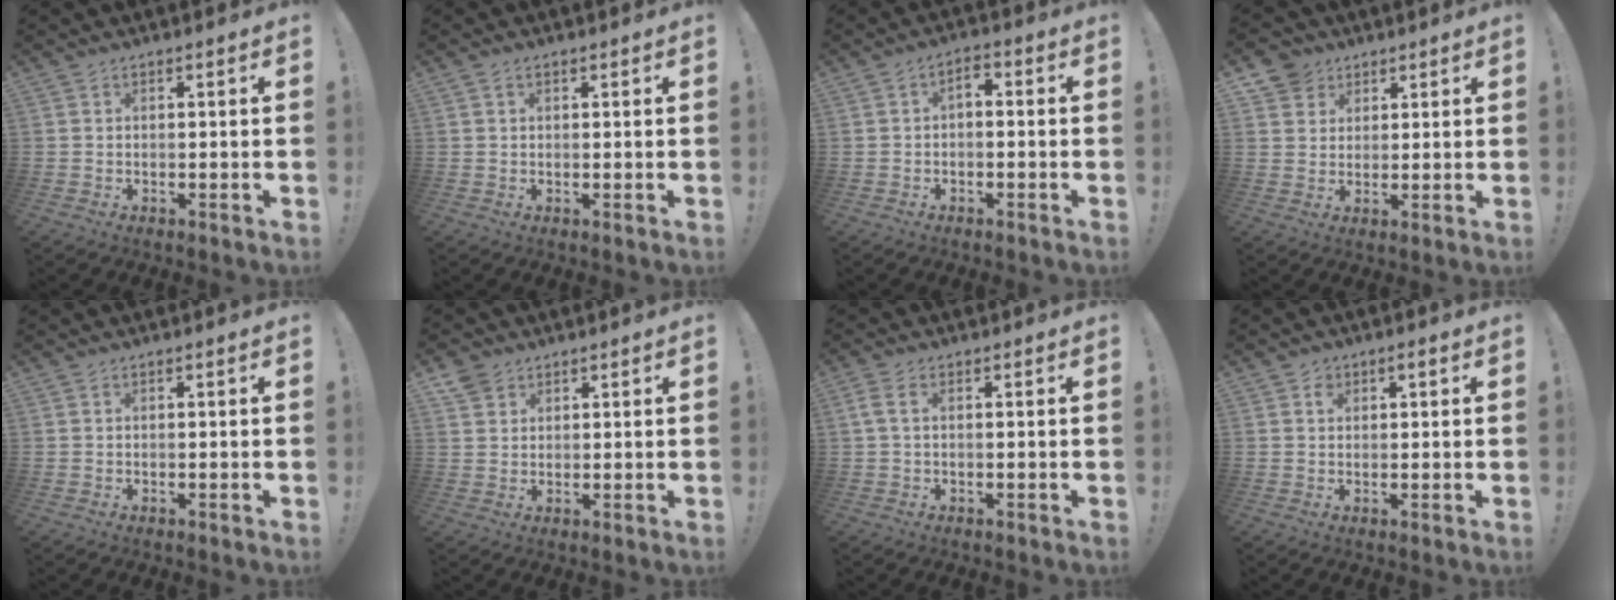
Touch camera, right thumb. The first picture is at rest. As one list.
[{"total": 1.1, "force": [0.6, 0.8, 0.4], "torque": [-0.005, 0.001, 0.009]}, {"total": 2.8, "force": [-1.1, 1.4, 2.2], "torque": [-0.038, 0.008, -0.022]}, {"total": 6.1, "force": [3.6, 4.9, 0.7], "torque": [-0.013, -0.022, 0.070]}, {"total": 0.0}, {"total": 4.0, "force": [2.7, 2.9, 0.8], "torque": [-0.005, -0.014, 0.049]}, {"total": 3.2, "force": [0.8, 1.5, 2.7], "torque": [-0.054, 0.005, 0.017]}, {"total": 1.9, "force": [0.6, 1.5, 1.1], "torque": [-0.011, 0.000, 0.006]}]